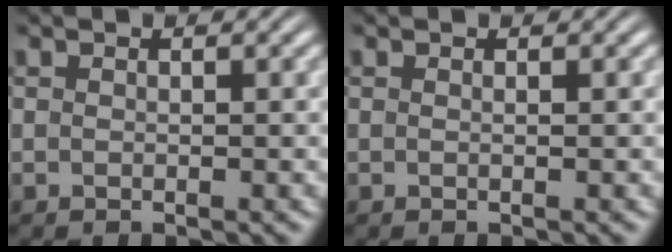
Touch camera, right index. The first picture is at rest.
{"total": 0.0}